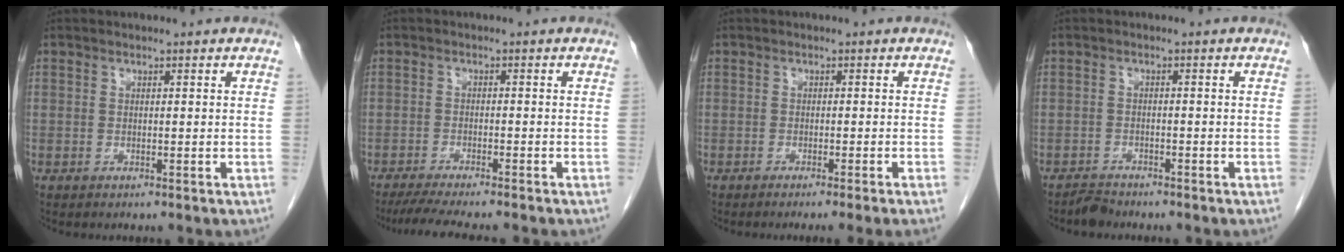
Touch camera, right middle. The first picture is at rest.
{"total": 8.8, "force": [-7.6, 0.5, 4.4], "torque": [-0.060, -0.016, -0.118]}
{"total": 3.8, "force": [-2.9, -1.3, 2.1], "torque": [-0.013, 0.000, -0.040]}
{"total": 1.7, "force": [-1.7, 0.3, 0.0], "torque": [-0.003, -0.004, -0.029]}